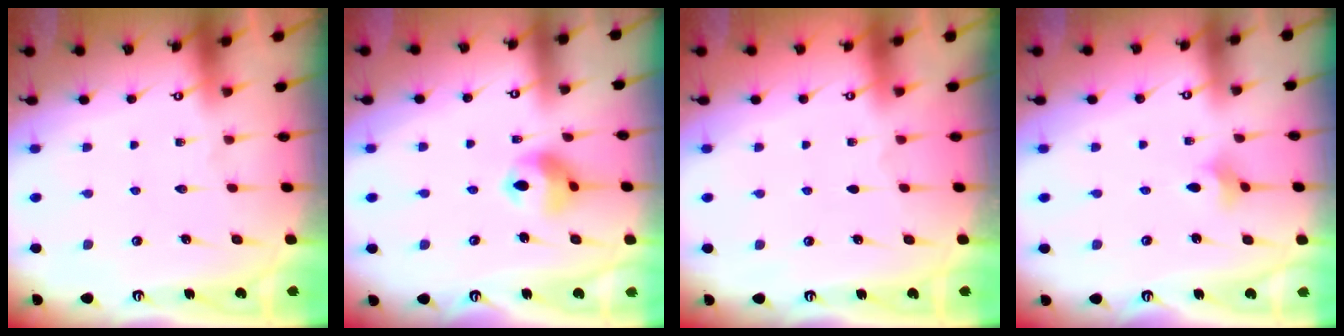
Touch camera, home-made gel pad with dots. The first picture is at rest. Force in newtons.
{"total": 9.9, "press": 9.7, "slide": 2.0}
{"total": 0.0}
{"total": 2.6, "press": 2.6, "slide": 0.6}